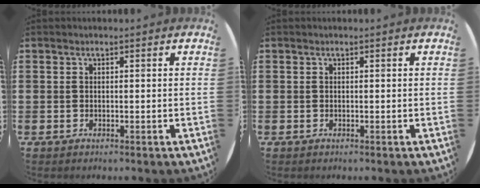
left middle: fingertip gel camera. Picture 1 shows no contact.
{"total": 0.0}